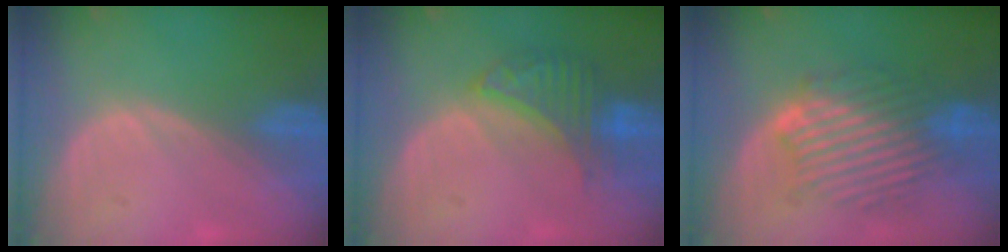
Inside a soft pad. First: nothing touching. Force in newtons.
{"total": 6.6, "press": 6.1, "slide": 2.5}
{"total": 9.0, "press": 8.8, "slide": 1.8}